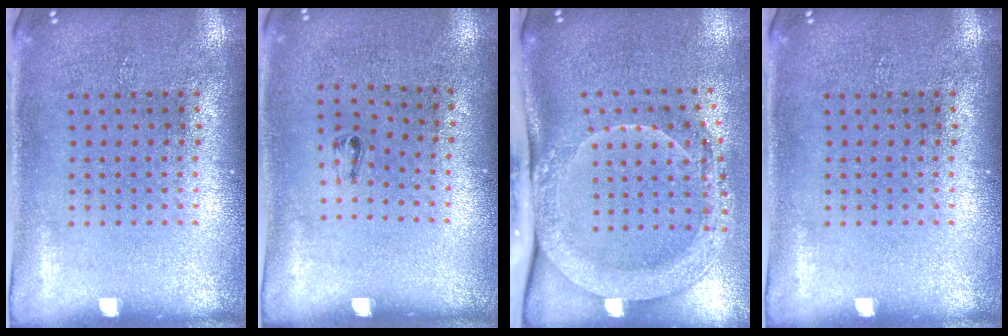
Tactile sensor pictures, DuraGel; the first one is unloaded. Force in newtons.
{"total": 0.5, "press": 0.3, "slide": 0.5}
{"total": 2.1, "press": 2.0, "slide": 0.8}
{"total": 0.0}